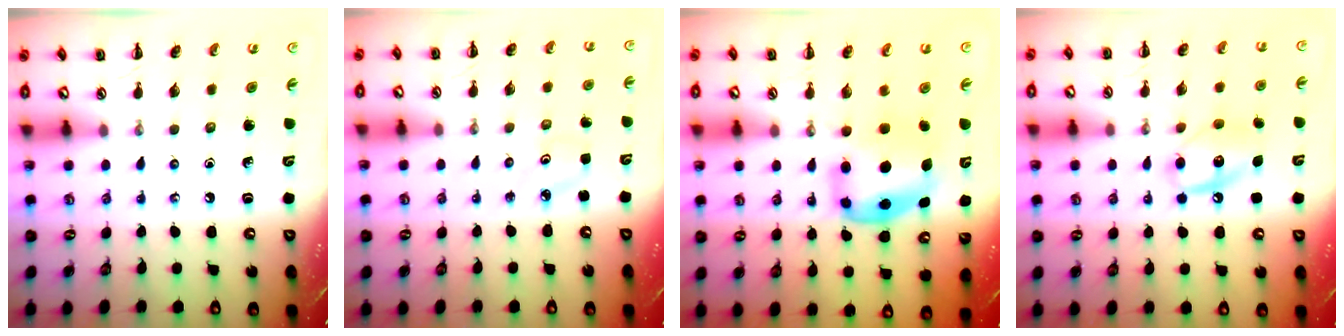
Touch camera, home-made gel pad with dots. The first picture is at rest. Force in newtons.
{"total": 2.3, "press": 2.2, "slide": 0.6}
{"total": 6.1, "press": 6.0, "slide": 1.0}
{"total": 11.4, "press": 11.3, "slide": 1.6}